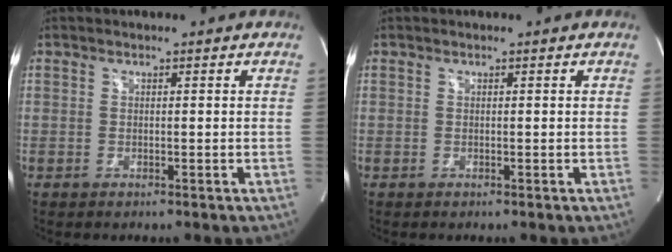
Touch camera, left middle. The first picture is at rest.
{"total": 0.0}